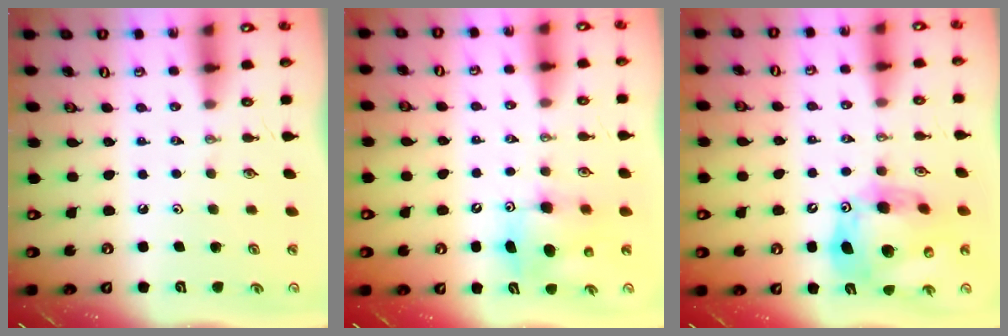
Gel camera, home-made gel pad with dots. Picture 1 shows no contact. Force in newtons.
{"total": 8.8, "press": 8.5, "slide": 2.3}
{"total": 17.4, "press": 17.2, "slide": 2.7}